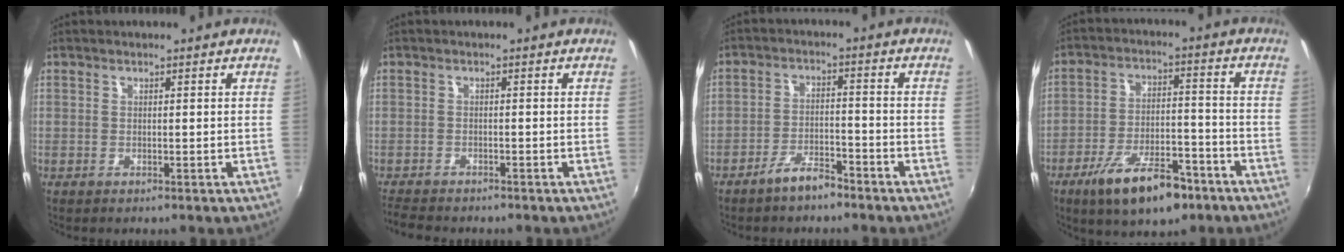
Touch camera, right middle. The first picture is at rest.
{"total": 5.0, "force": [-4.6, 0.9, 1.6], "torque": [-0.050, -0.019, -0.082]}
{"total": 5.2, "force": [-4.3, 1.4, 2.5], "torque": [-0.061, 0.007, -0.071]}
{"total": 13.8, "force": [-8.9, 5.1, 9.3], "torque": [-0.180, -0.005, -0.140]}